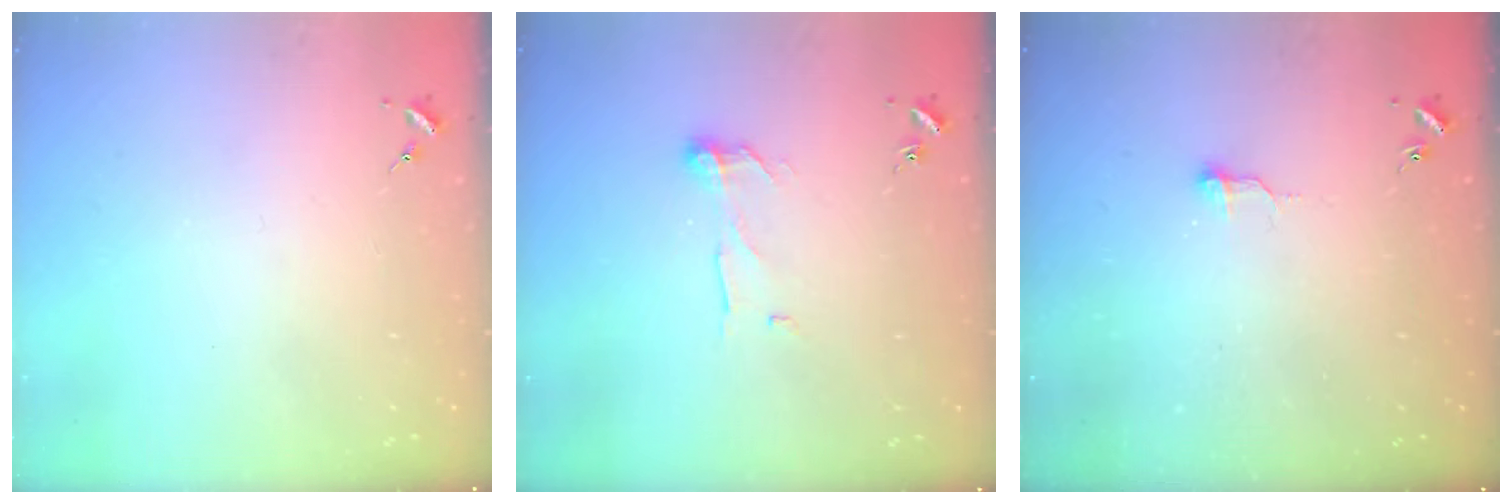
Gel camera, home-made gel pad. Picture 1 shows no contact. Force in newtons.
{"total": 7.5, "press": 7.5, "slide": 0.2}
{"total": 6.4, "press": 6.4, "slide": 0.5}